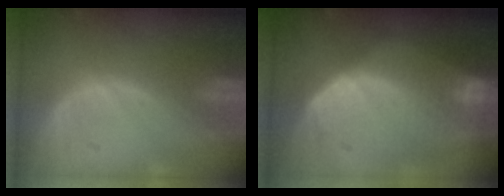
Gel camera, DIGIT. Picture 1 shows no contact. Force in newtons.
{"total": 10.7, "press": 9.4, "slide": 5.2}